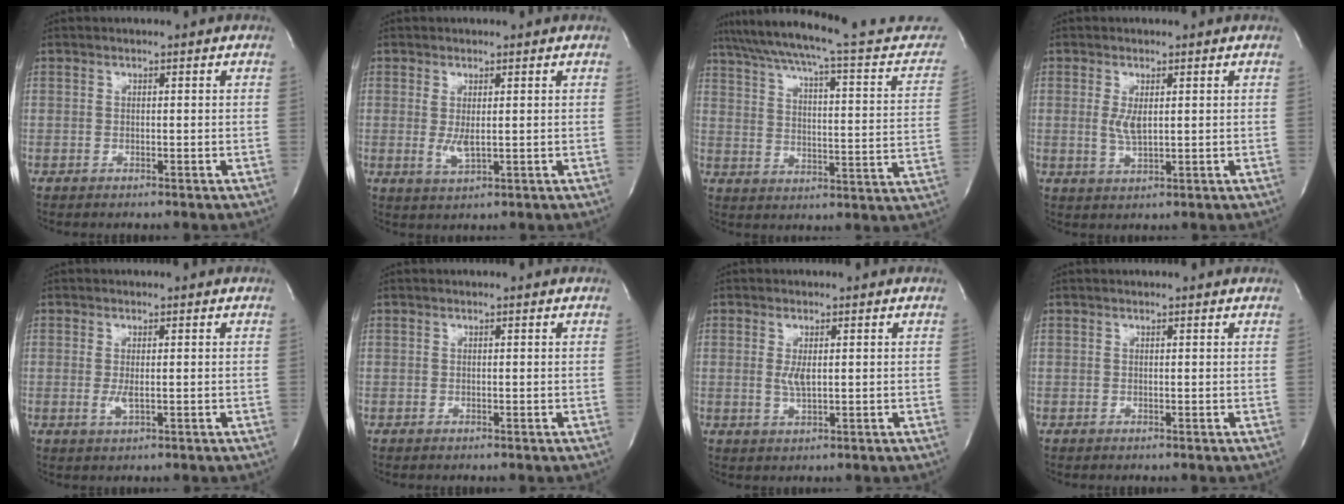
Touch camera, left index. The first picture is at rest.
{"total": 2.5, "force": [-0.5, 0.7, 2.3], "torque": [-0.049, -0.014, 0.001]}
{"total": 25.2, "force": [22.5, 2.2, 11.3], "torque": [-0.171, -0.037, 0.287]}
{"total": 2.8, "force": [-0.1, 0.9, 2.7], "torque": [-0.056, -0.012, 0.006]}
{"total": 1.8, "force": [-0.7, 0.4, 1.6], "torque": [-0.036, -0.010, -0.008]}
{"total": 0.0}
{"total": 2.3, "force": [-0.2, 0.6, 2.3], "torque": [-0.048, -0.010, 0.002]}
{"total": 1.8, "force": [1.7, 0.3, 0.3], "torque": [-0.011, 0.010, 0.011]}